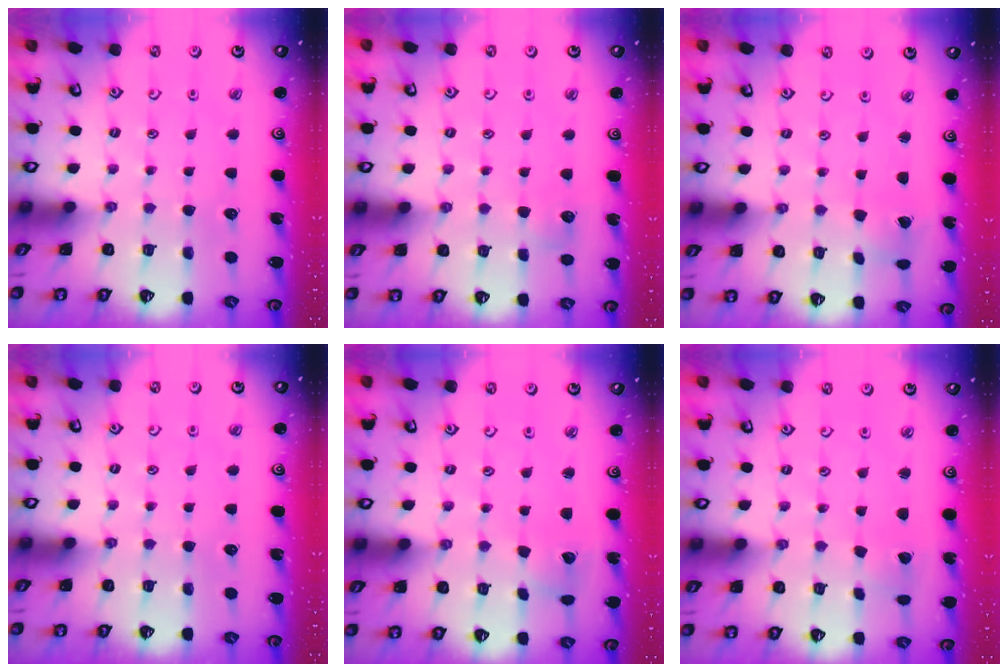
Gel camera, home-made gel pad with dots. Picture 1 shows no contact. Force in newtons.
{"total": 5.6, "press": 5.6, "slide": 0.6}
{"total": 2.7, "press": 2.7, "slide": 0.5}
{"total": 0.0}
{"total": 2.1, "press": 2.1, "slide": 0.3}
{"total": 1.9, "press": 1.9, "slide": 0.1}